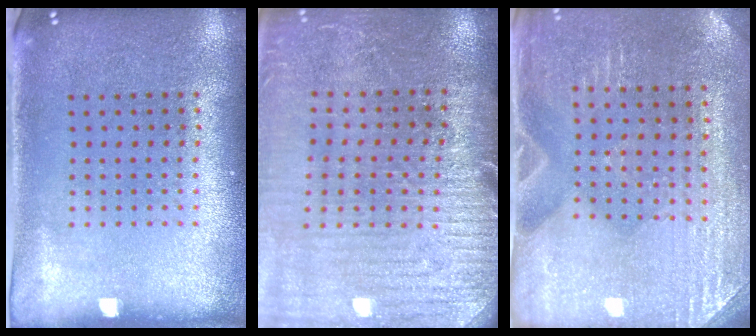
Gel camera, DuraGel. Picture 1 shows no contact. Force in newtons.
{"total": 3.0, "press": 3.0, "slide": 0.4}
{"total": 2.9, "press": 2.9, "slide": 0.4}